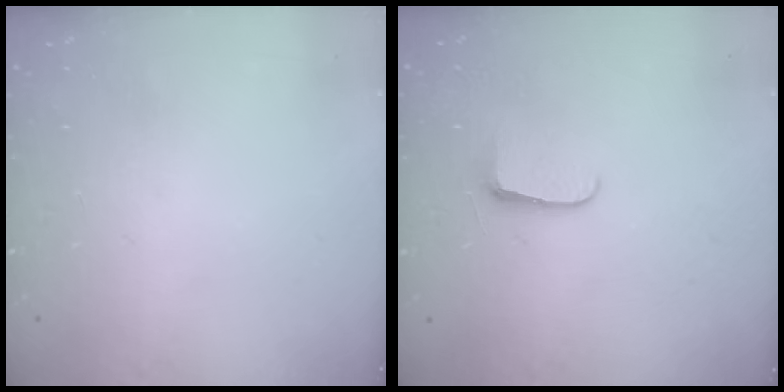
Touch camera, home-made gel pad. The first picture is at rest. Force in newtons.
{"total": 5.4, "press": 5.4, "slide": 0.7}